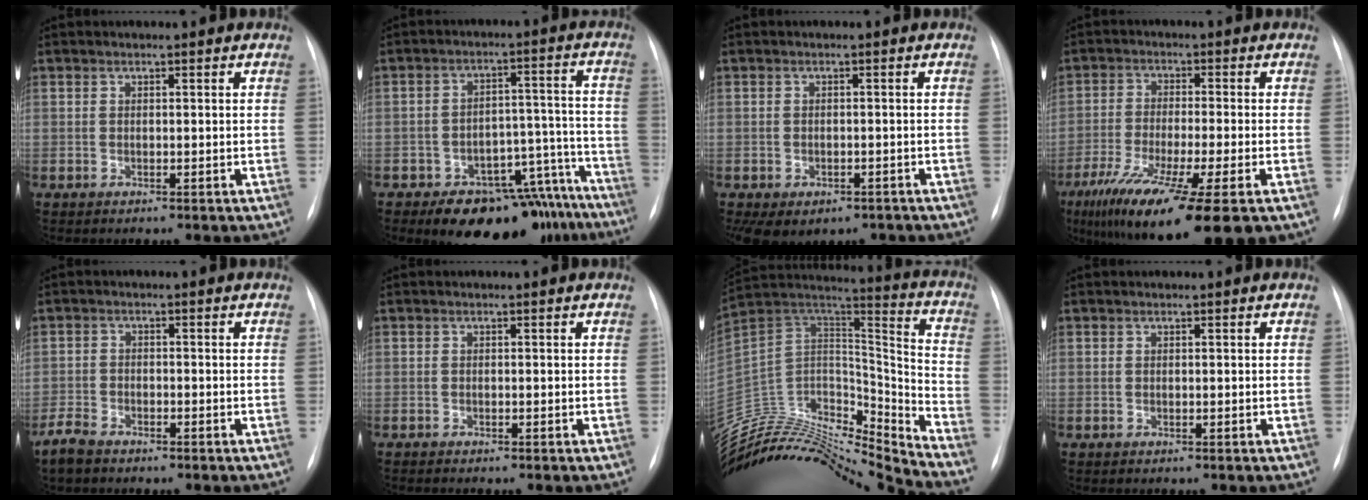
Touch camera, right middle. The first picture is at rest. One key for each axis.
{"total": 16.3, "fx": -13.3, "fy": 7.2, "fz": 6.0, "tx": -0.017, "ty": 0.064, "tz": -0.176}
{"total": 8.2, "fx": -5.2, "fy": 5.4, "fz": 3.3, "tx": -0.058, "ty": 0.010, "tz": -0.063}
{"total": 17.4, "fx": -10.6, "fy": 1.8, "fz": 13.7, "tx": -0.220, "ty": -0.049, "tz": -0.173}
{"total": 3.5, "fx": -2.9, "fy": 1.4, "fz": 1.4, "tx": -0.035, "ty": -0.004, "tz": -0.055}
{"total": 1.1, "fx": -1.0, "fy": 0.2, "fz": 0.5, "tx": -0.008, "ty": -0.003, "tz": -0.013}
{"total": 27.7, "fx": -26.4, "fy": 3.1, "fz": 7.9, "tx": -0.175, "ty": 0.023, "tz": -0.437}
{"total": 0.0}